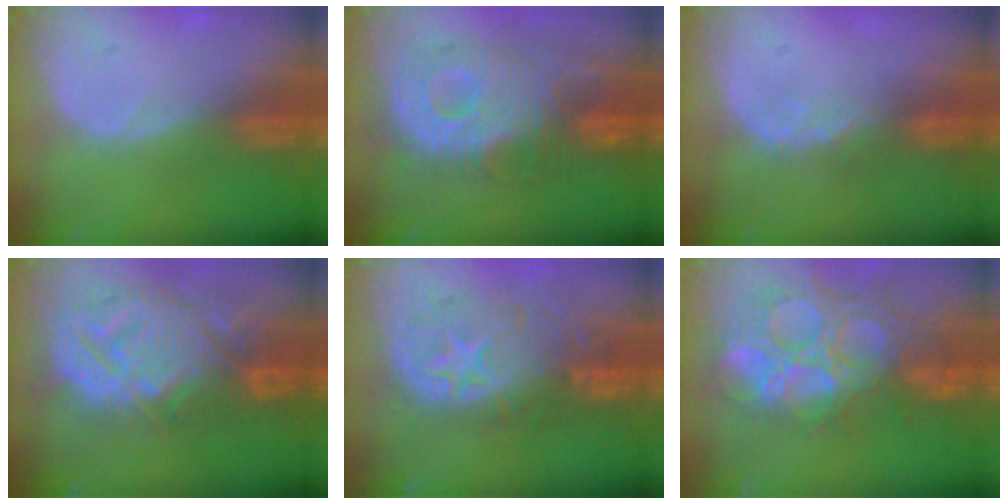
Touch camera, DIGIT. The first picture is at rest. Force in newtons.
{"total": 11.8, "press": 10.6, "slide": 5.2}
{"total": 2.6, "press": 2.1, "slide": 1.5}
{"total": 14.4, "press": 12.3, "slide": 7.5}
{"total": 11.0, "press": 9.8, "slide": 5.1}
{"total": 14.7, "press": 12.2, "slide": 8.2}